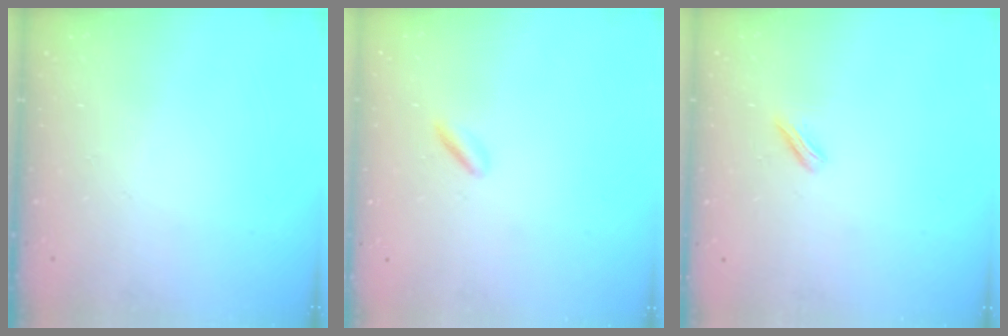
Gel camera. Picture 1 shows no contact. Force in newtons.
{"total": 0.9, "press": 0.6, "slide": 0.7}
{"total": 2.3, "press": 2.2, "slide": 0.7}